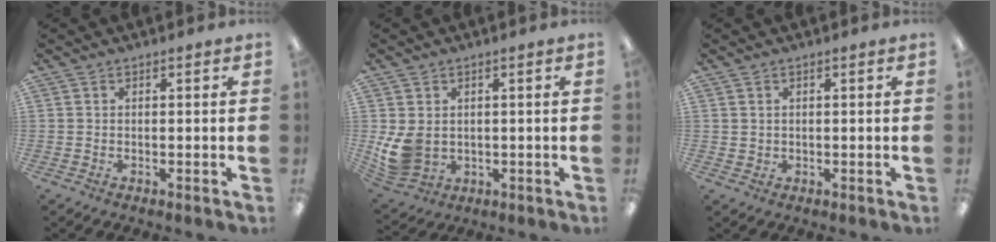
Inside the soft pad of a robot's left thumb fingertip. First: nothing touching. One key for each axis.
{"total": 8.7, "fx": 0.3, "fy": 7.2, "fz": 5.0, "tx": -0.112, "ty": 0.004, "tz": 0.012}
{"total": 2.1, "fx": 0.5, "fy": 2.1, "fz": 0.2, "tx": 0.003, "ty": -0.001, "tz": 0.007}